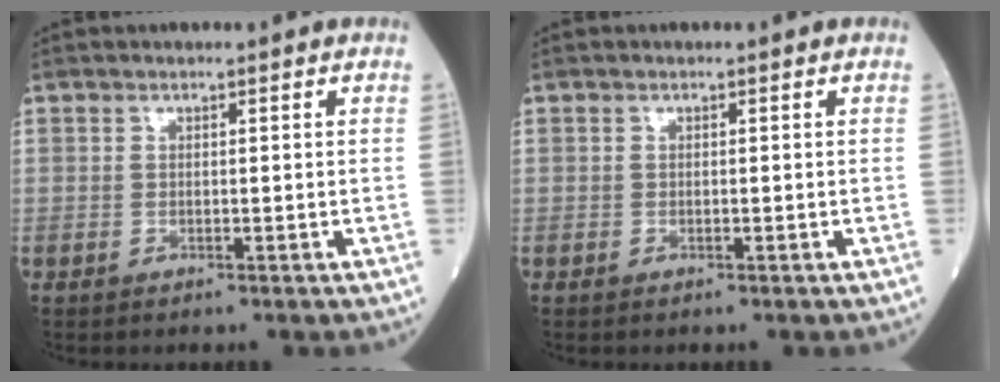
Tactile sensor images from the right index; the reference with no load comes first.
{"total": 0.0}